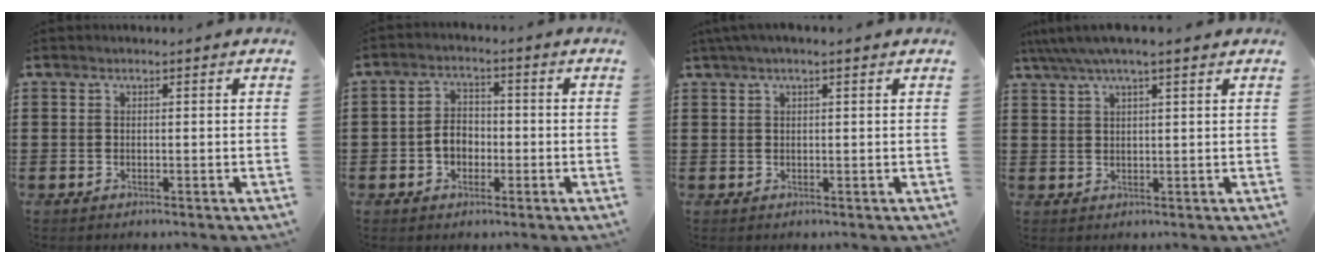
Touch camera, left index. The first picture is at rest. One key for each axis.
{"total": 3.9, "fx": -1.2, "fy": 2.8, "fz": 2.3, "tx": -0.049, "ty": 0.006, "tz": -0.025}
{"total": 1.5, "fx": 0.9, "fy": 0.1, "fz": 1.3, "tx": -0.025, "ty": 0.001, "tz": 0.016}
{"total": 3.9, "fx": 2.8, "fy": 0.5, "fz": 2.7, "tx": -0.060, "ty": 0.001, "tz": 0.048}